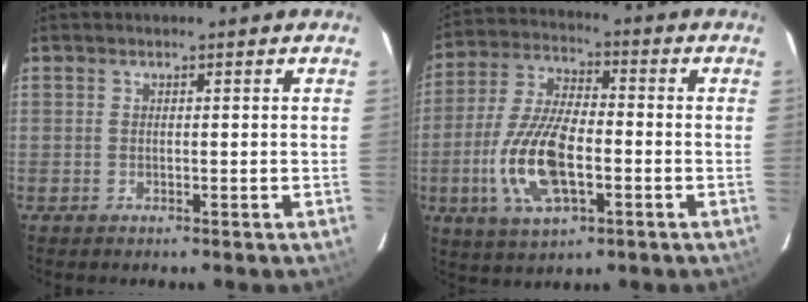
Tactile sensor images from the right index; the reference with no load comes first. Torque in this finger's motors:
{"motor_torque": [1.92, -0.22, 0.46, 0.16]}